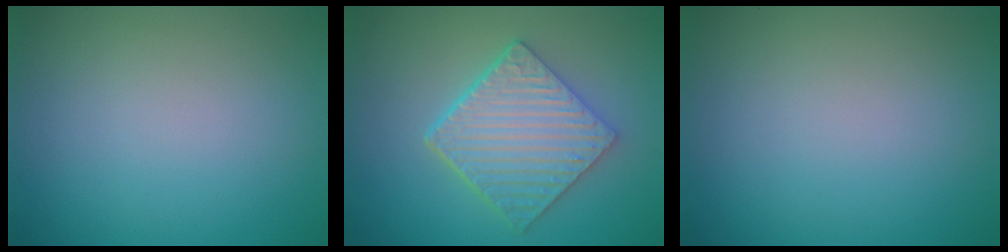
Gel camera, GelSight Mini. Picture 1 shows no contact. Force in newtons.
{"total": 5.9, "press": 4.6, "slide": 3.7}
{"total": 0.0}